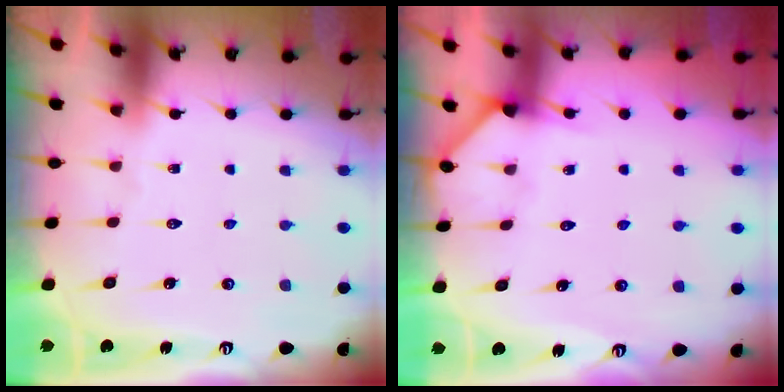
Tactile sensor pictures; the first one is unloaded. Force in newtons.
{"total": 3.5, "press": 3.5, "slide": 0.3}